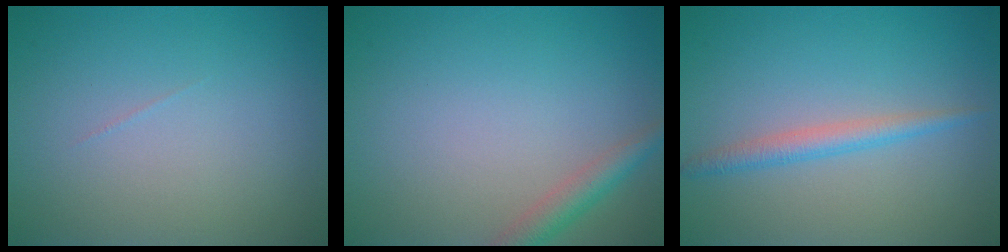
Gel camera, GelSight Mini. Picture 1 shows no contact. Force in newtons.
{"total": 2.3, "press": 2.3, "slide": 0.1}
{"total": 2.0, "press": 2.0, "slide": 0.1}